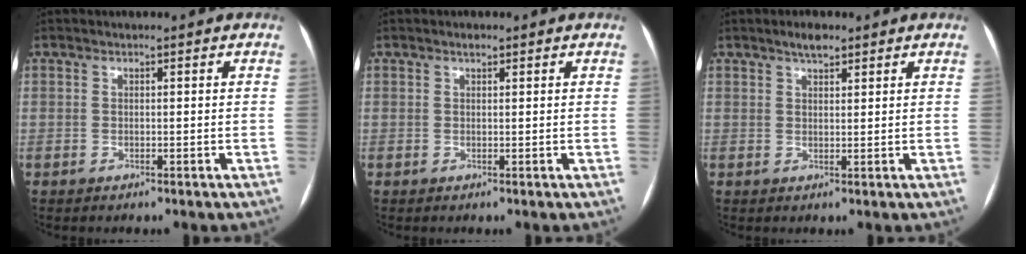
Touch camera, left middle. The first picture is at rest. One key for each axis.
{"total": 0.6, "fx": 0.5, "fy": 0.3, "fz": 0.3, "tx": -0.009, "ty": 0.001, "tz": 0.008}
{"total": 2.5, "fx": 1.9, "fy": 0.8, "fz": 1.4, "tx": -0.025, "ty": 0.006, "tz": 0.031}